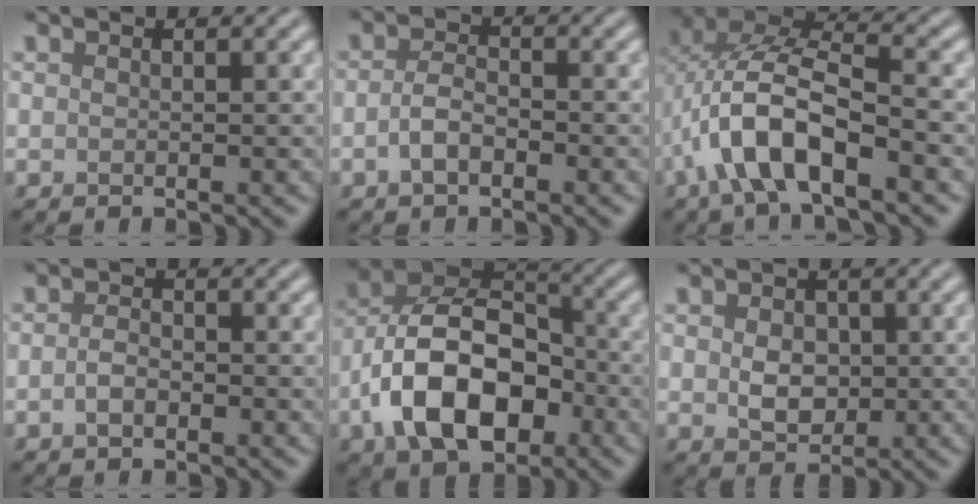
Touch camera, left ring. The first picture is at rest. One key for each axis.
{"total": 2.3, "fx": -0.9, "fy": 1.1, "fz": 1.8, "tx": -0.034, "ty": 0.006, "tz": -0.022}
{"total": 8.0, "fx": -3.2, "fy": 3.2, "fz": 6.6, "tx": -0.131, "ty": 0.015, "tz": -0.062}
{"total": 1.5, "fx": -0.5, "fy": 0.9, "fz": 1.1, "tx": -0.021, "ty": 0.003, "tz": -0.015}
{"total": 11.4, "fx": -3.7, "fy": 7.0, "fz": 8.3, "tx": -0.154, "ty": 0.010, "tz": -0.076}
{"total": 3.1, "fx": 0.2, "fy": 2.3, "fz": 2.0, "tx": -0.036, "ty": -0.002, "tz": 0.002}